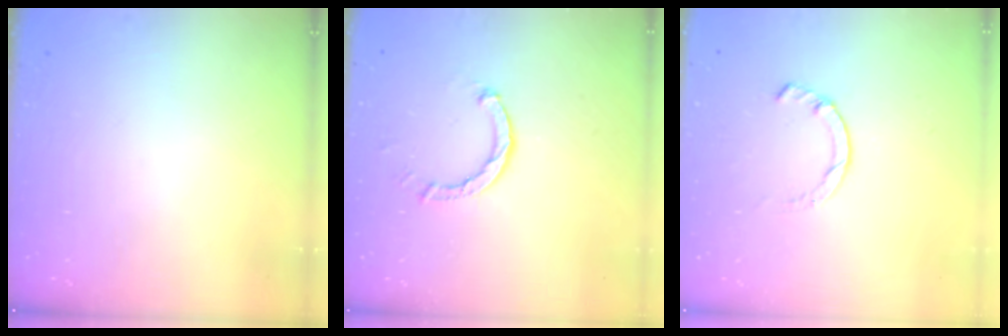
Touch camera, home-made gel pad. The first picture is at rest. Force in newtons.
{"total": 2.6, "press": 2.6, "slide": 0.3}
{"total": 3.0, "press": 3.0, "slide": 0.4}